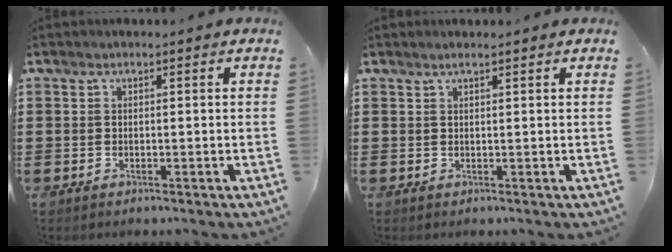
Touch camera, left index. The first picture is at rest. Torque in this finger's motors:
{"motor_torque": [0.05, 0.01, 0.06, 0.00]}